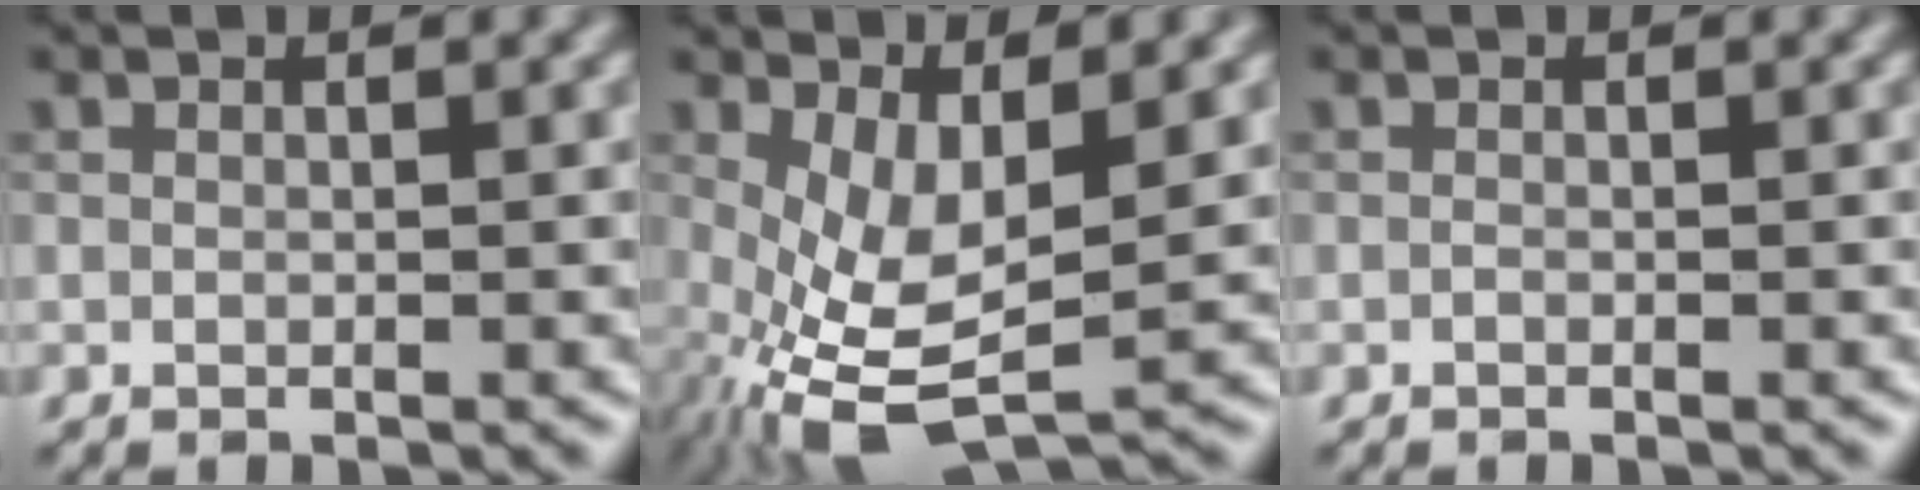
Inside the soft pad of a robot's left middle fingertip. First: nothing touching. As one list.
[{"total": 7.3, "force": [-0.7, 3.1, 6.6], "torque": [-0.144, -0.010, -0.011]}, {"total": 0.0}]